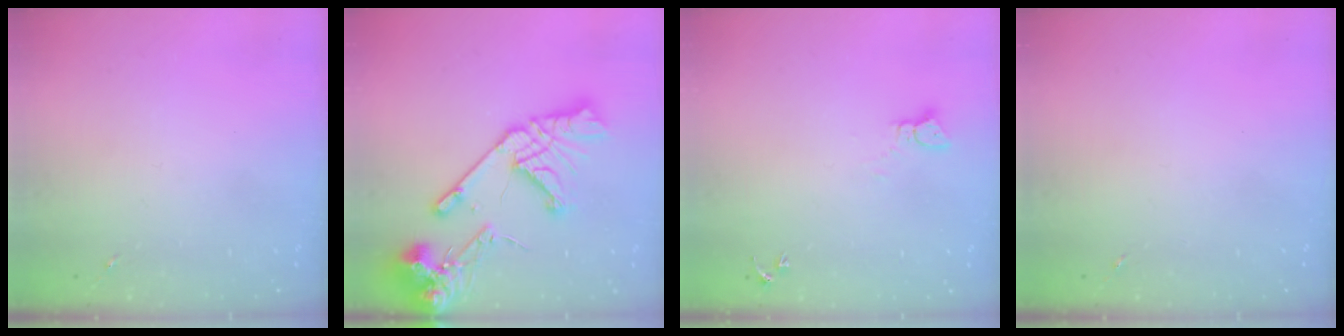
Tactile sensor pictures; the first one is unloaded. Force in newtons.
{"total": 20.9, "press": 20.7, "slide": 2.5}
{"total": 2.3, "press": 2.3, "slide": 0.3}
{"total": 0.0}